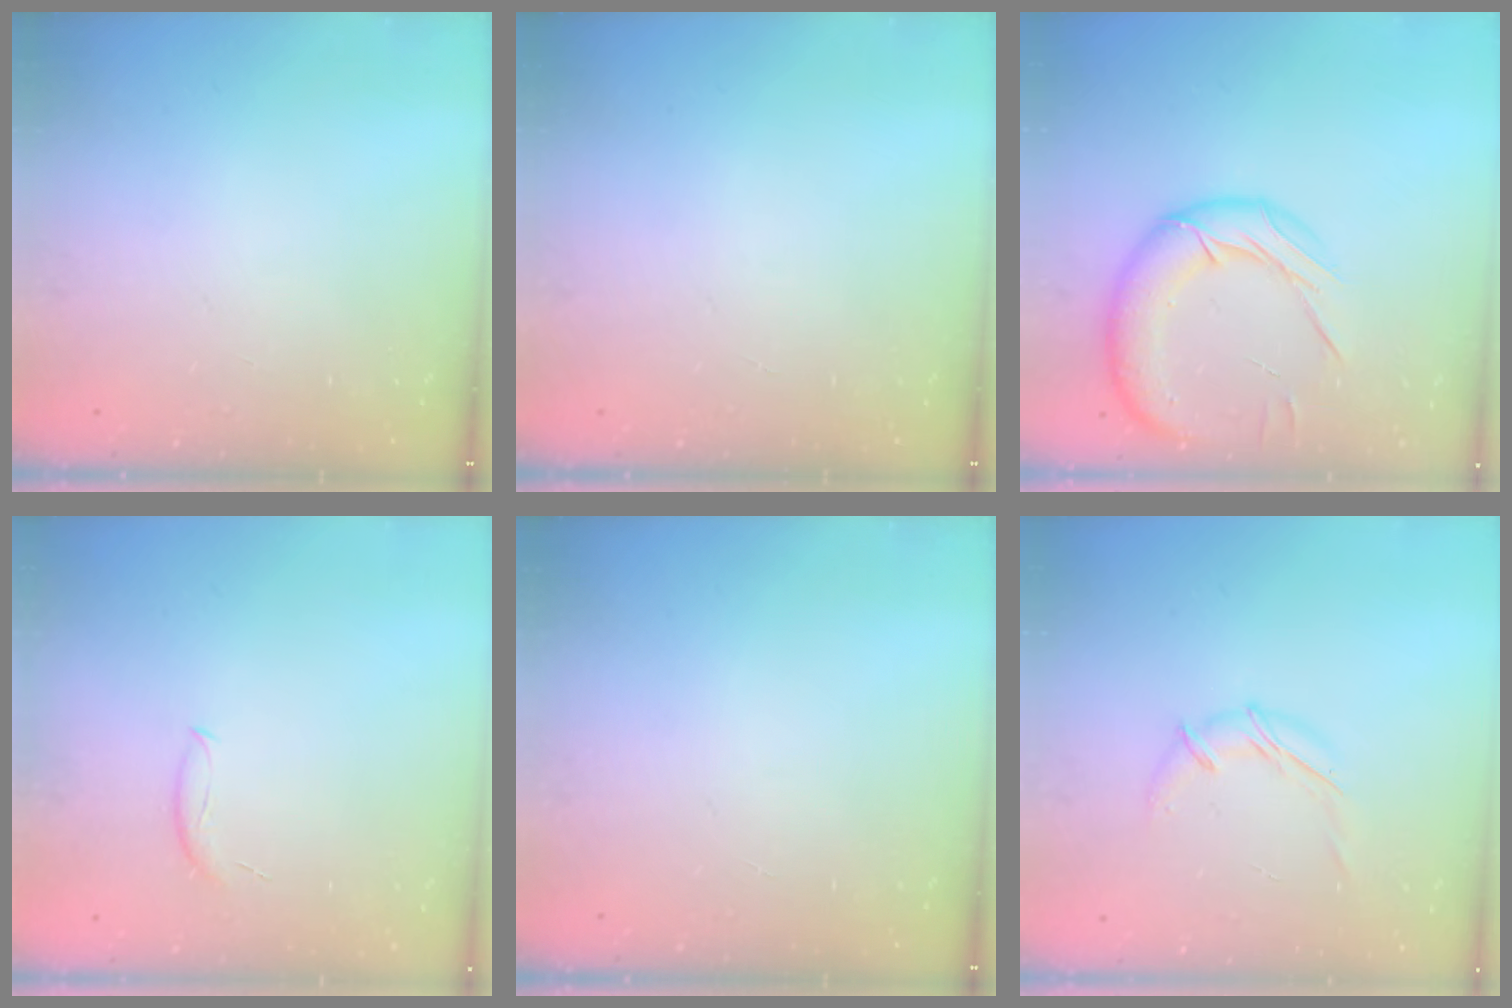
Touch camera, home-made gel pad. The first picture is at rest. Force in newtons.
{"total": 0.0}
{"total": 16.4, "press": 16.2, "slide": 2.7}
{"total": 6.0, "press": 5.9, "slide": 0.7}
{"total": 0.0}
{"total": 7.6, "press": 7.5, "slide": 0.8}